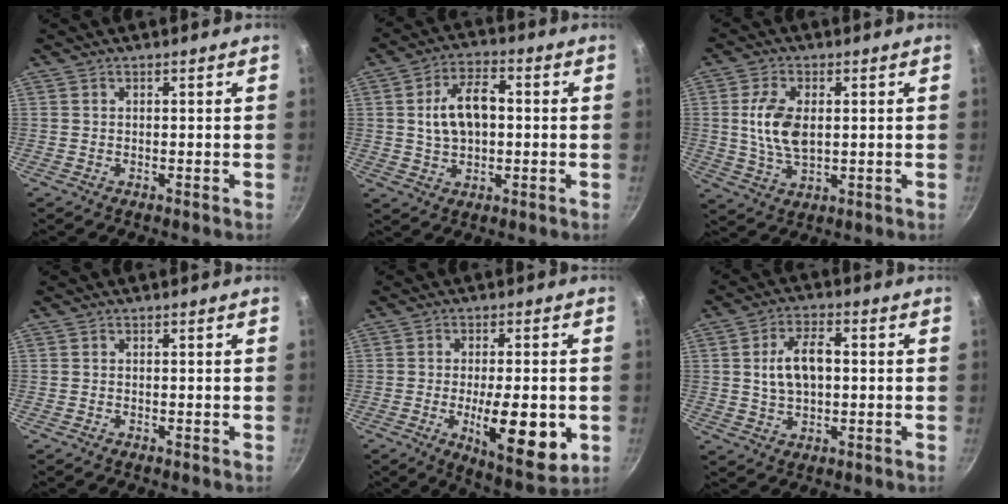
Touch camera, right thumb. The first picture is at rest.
{"total": 10.3, "force": [0.8, 6.2, 8.2], "torque": [-0.128, 0.021, 0.012]}
{"total": 9.0, "force": [0.9, 5.1, 7.4], "torque": [-0.141, -0.003, 0.019]}
{"total": 0.0}
{"total": 14.4, "force": [-3.3, 5.0, 13.1], "torque": [-0.179, -0.008, -0.042]}
{"total": 8.8, "force": [0.7, 5.1, 7.2], "torque": [-0.116, 0.017, 0.013]}